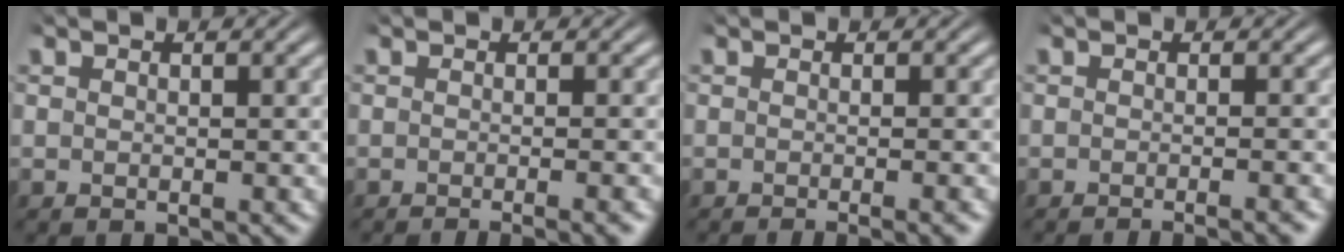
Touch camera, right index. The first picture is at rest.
{"total": 2.4, "force": [-2.2, -0.1, 0.9], "torque": [-0.001, 0.002, -0.037]}
{"total": 1.9, "force": [-1.7, -0.2, 0.8], "torque": [-0.001, 0.003, -0.029]}
{"total": 2.6, "force": [-2.4, -0.1, 0.8], "torque": [-0.001, 0.000, -0.038]}